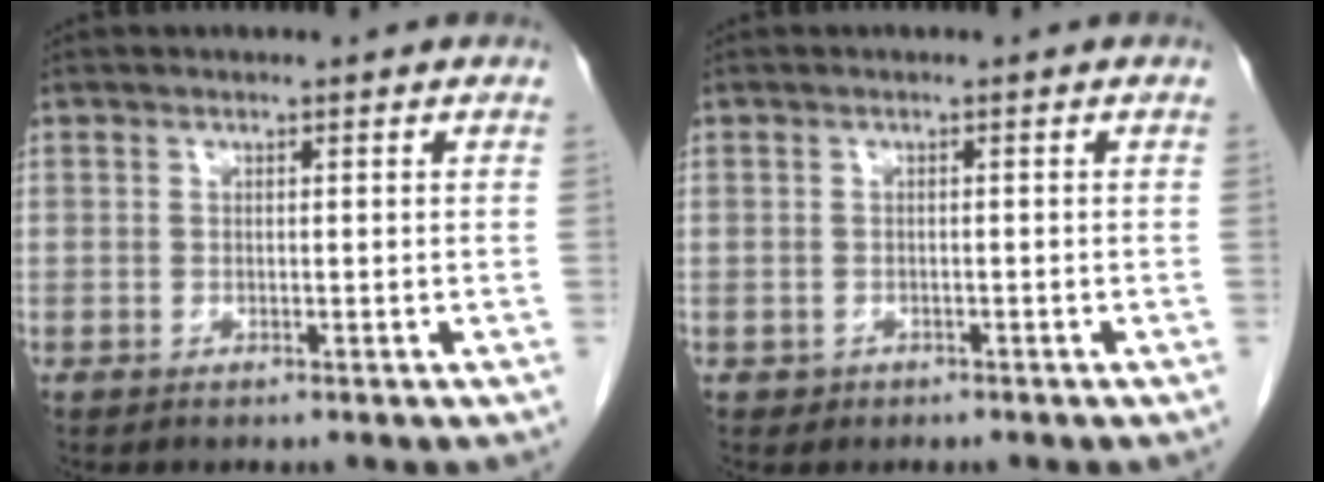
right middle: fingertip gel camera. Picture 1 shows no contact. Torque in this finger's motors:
{"motor_torque": [-0.40, 0.00, -0.04, 0.00]}